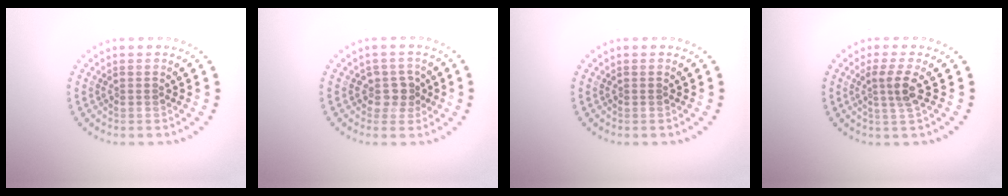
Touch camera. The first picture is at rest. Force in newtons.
{"total": 2.2, "press": 1.7, "slide": 1.3}
{"total": 0.0}
{"total": 2.4, "press": 1.8, "slide": 1.5}